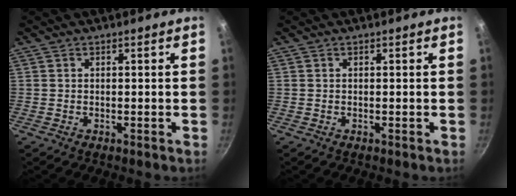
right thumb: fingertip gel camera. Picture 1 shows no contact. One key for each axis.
{"total": 0.0}